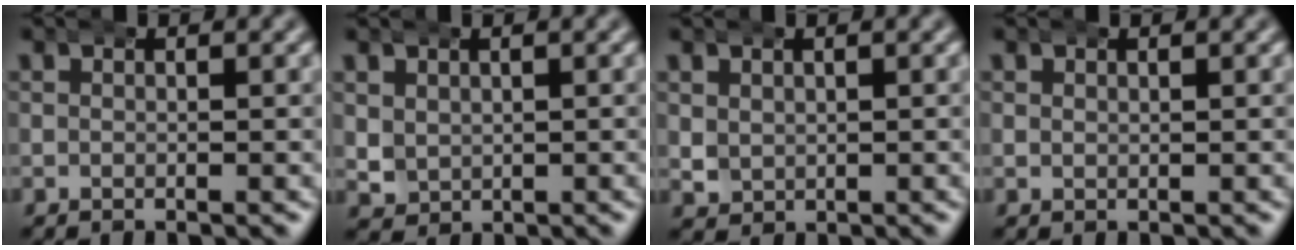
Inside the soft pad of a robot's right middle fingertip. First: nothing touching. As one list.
[{"total": 2.3, "force": [0.9, 1.9, 0.8], "torque": [-0.037, -0.013, 0.027]}, {"total": 1.7, "force": [0.8, 1.4, 0.5], "torque": [-0.029, -0.011, 0.024]}, {"total": 0.6, "force": [0.5, 0.2, 0.0], "torque": [-0.004, -0.005, 0.013]}]